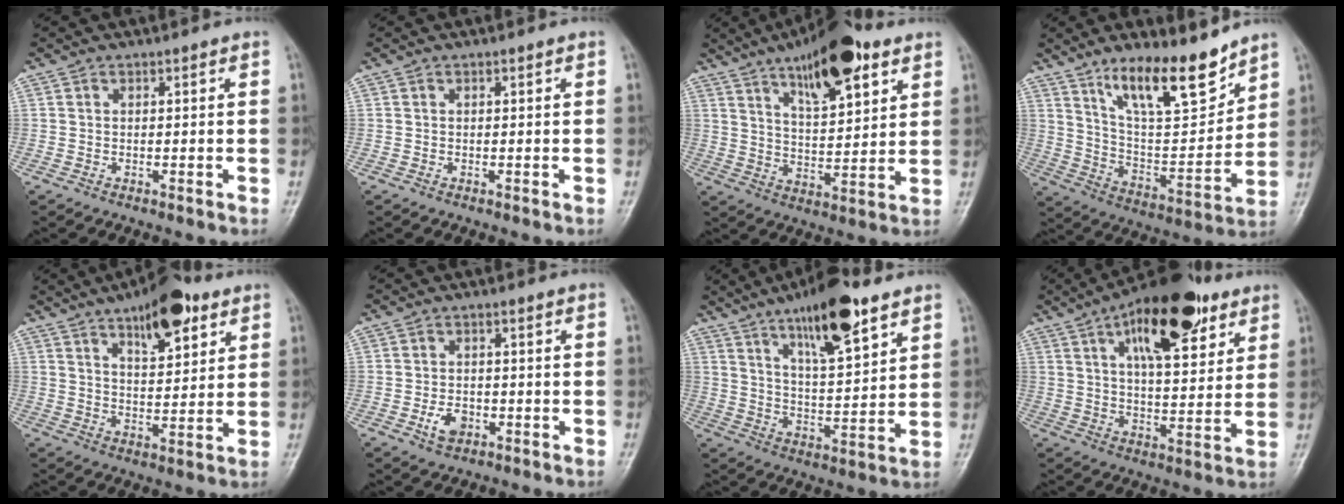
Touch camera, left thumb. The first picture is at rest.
{"total": 0.0}
{"total": 16.3, "force": [9.3, 5.8, 12.1], "torque": [-0.160, -0.037, 0.149]}
{"total": 15.9, "force": [11.5, 4.5, 10.0], "torque": [-0.133, -0.079, 0.209]}
{"total": 12.2, "force": [6.8, 4.8, 8.9], "torque": [-0.106, -0.032, 0.104]}
{"total": 4.0, "force": [-1.6, 2.7, 2.5], "torque": [-0.037, 0.007, -0.025]}
{"total": 15.9, "force": [9.6, 4.6, 11.8], "torque": [-0.166, -0.047, 0.161]}
{"total": 20.5, "force": [10.2, 8.8, 15.4], "torque": [-0.208, -0.023, 0.160]}